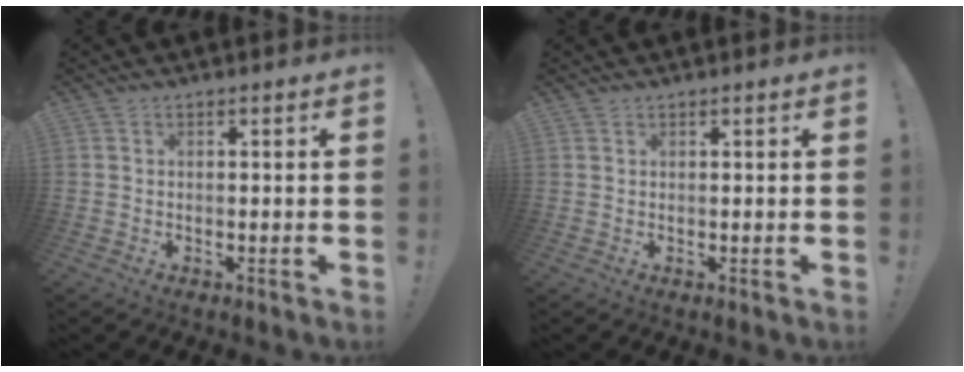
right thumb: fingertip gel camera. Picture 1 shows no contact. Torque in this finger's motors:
{"motor_torque": [-0.53, 0.53, 0.78, 0.80, 0.00]}